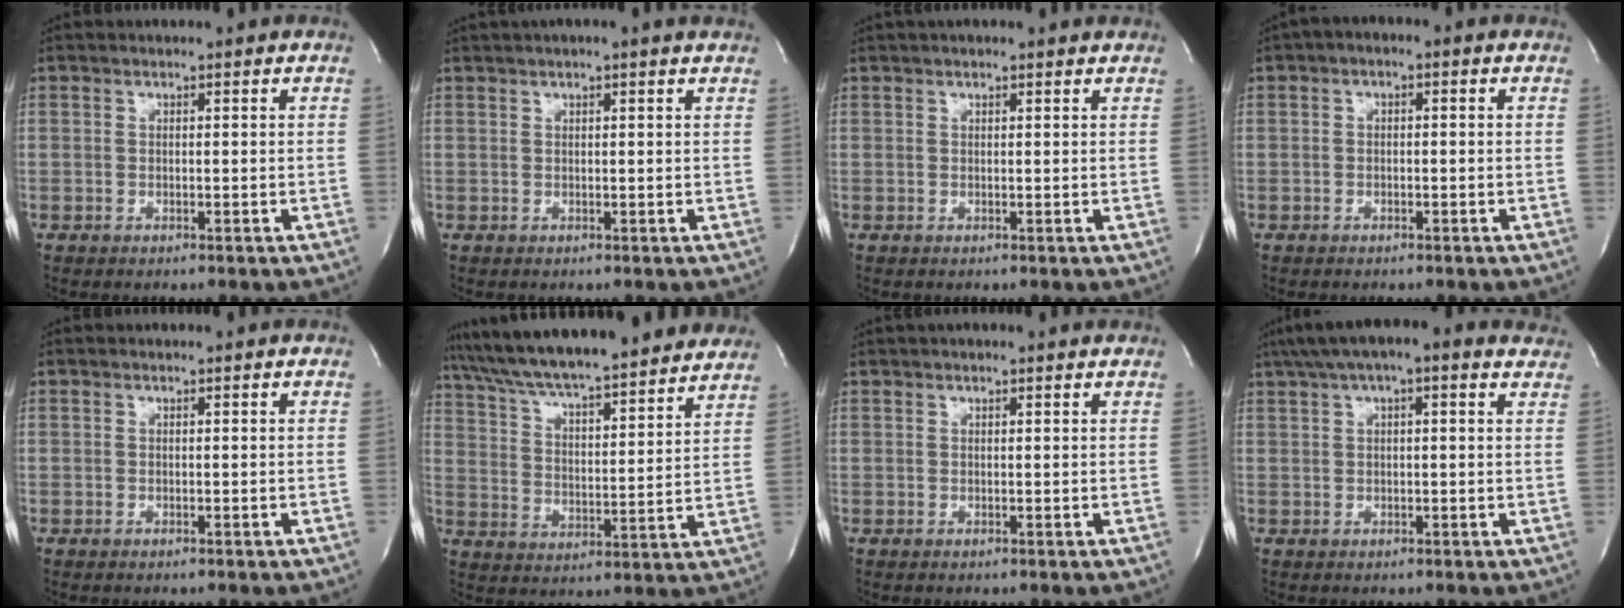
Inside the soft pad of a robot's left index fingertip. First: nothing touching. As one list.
[{"total": 4.2, "force": [3.3, -0.1, 2.6], "torque": [-0.040, 0.027, 0.045]}, {"total": 4.0, "force": [3.6, 0.6, 1.7], "torque": [-0.025, 0.030, 0.042]}, {"total": 1.8, "force": [0.1, 0.9, 1.5], "torque": [-0.021, 0.007, -0.004]}, {"total": 0.0}, {"total": 25.0, "force": [22.2, 3.1, 11.0], "torque": [-0.182, 0.011, 0.315]}, {"total": 2.8, "force": [2.4, 0.4, 1.4], "torque": [-0.021, 0.027, 0.030]}, {"total": 13.5, "force": [9.9, 3.5, 8.6], "torque": [-0.144, 0.057, 0.133]}]